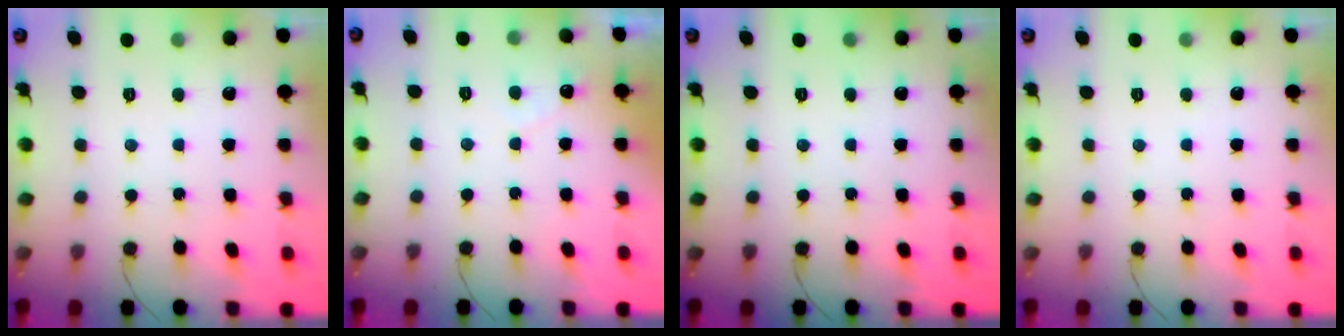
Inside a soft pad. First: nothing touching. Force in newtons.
{"total": 3.0, "press": 3.0, "slide": 0.1}
{"total": 0.0}
{"total": 0.0}